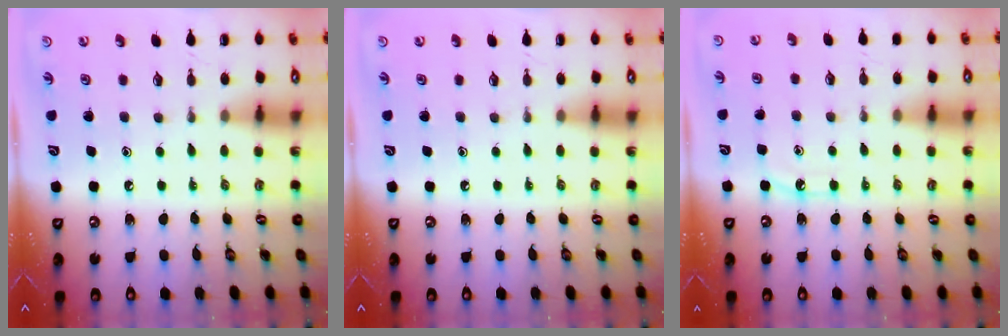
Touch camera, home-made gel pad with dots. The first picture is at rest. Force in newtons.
{"total": 0.0}
{"total": 5.5, "press": 5.4, "slide": 0.7}